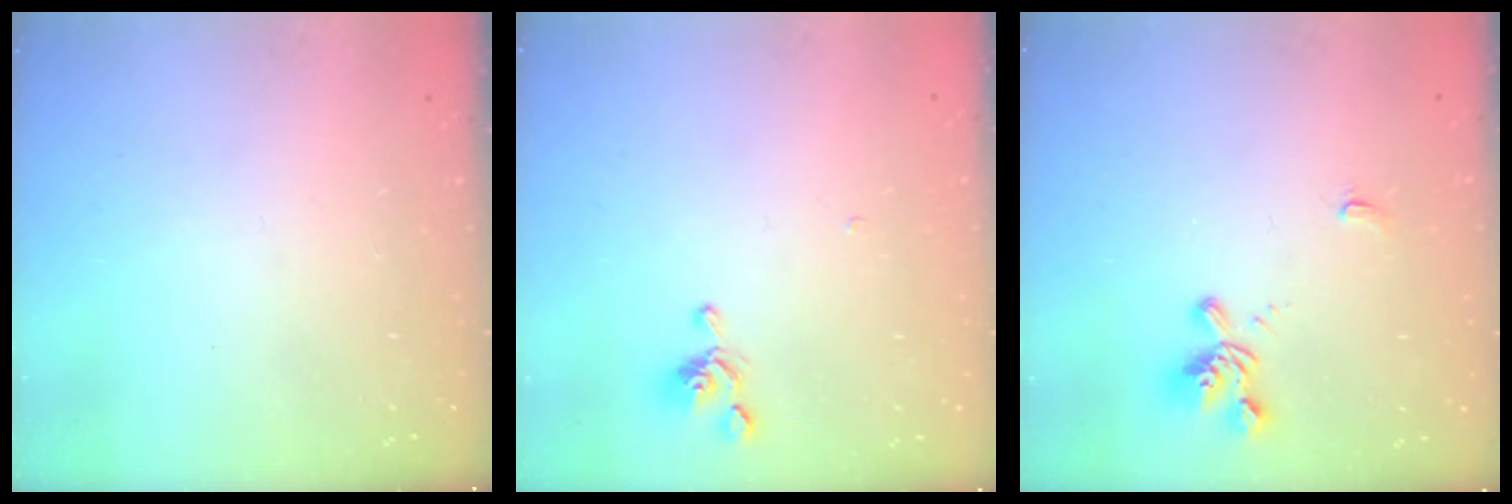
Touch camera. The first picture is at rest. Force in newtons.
{"total": 0.8, "press": 0.6, "slide": 0.5}
{"total": 1.1, "press": 0.4, "slide": 1.0}